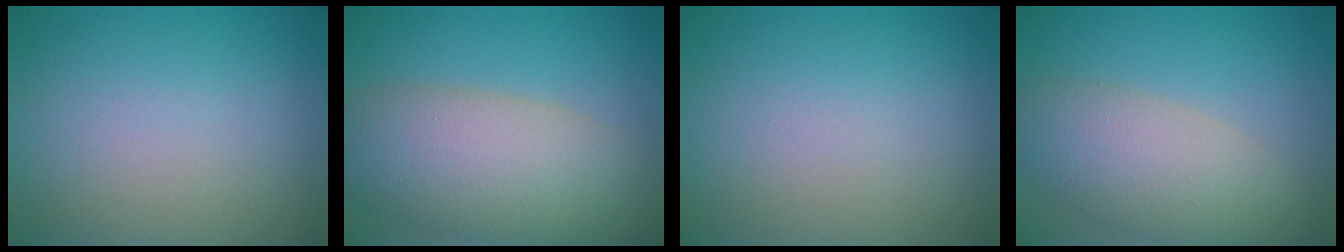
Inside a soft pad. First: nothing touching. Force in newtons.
{"total": 9.0, "press": 9.0, "slide": 0.7}
{"total": 0.0}
{"total": 6.2, "press": 6.2, "slide": 0.3}